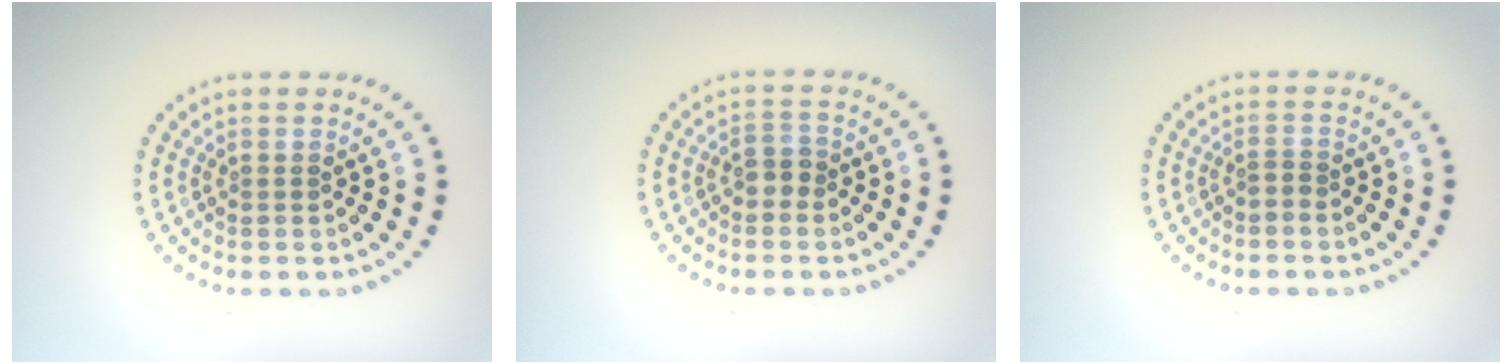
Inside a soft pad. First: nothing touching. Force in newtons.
{"total": 1.4, "press": 1.2, "slide": 0.7}
{"total": 0.6, "press": 0.4, "slide": 0.5}